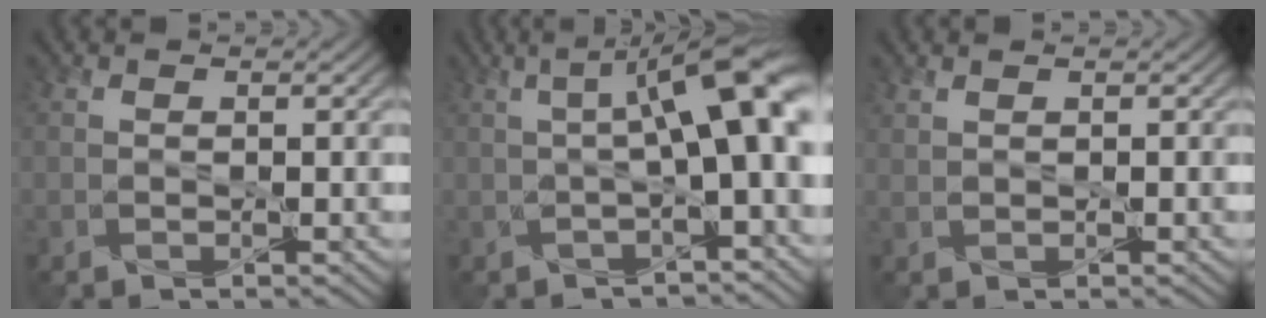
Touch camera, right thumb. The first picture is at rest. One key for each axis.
{"total": 8.3, "fx": 0.0, "fy": 1.4, "fz": 8.1, "tx": -0.117, "ty": 0.021, "tz": -0.002}
{"total": 1.0, "fx": 0.9, "fy": 0.2, "fz": 0.2, "tx": -0.009, "ty": 0.002, "tz": 0.025}